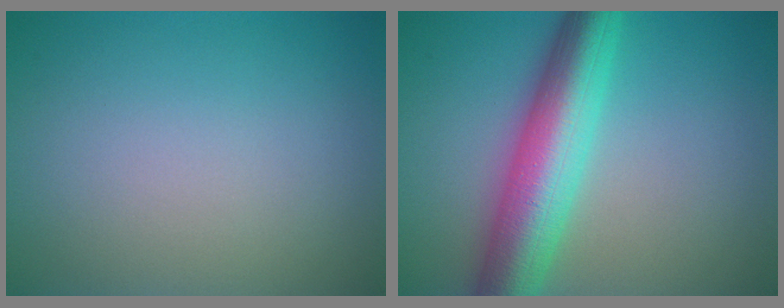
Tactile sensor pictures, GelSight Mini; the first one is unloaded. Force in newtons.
{"total": 8.7, "press": 8.7, "slide": 0.1}